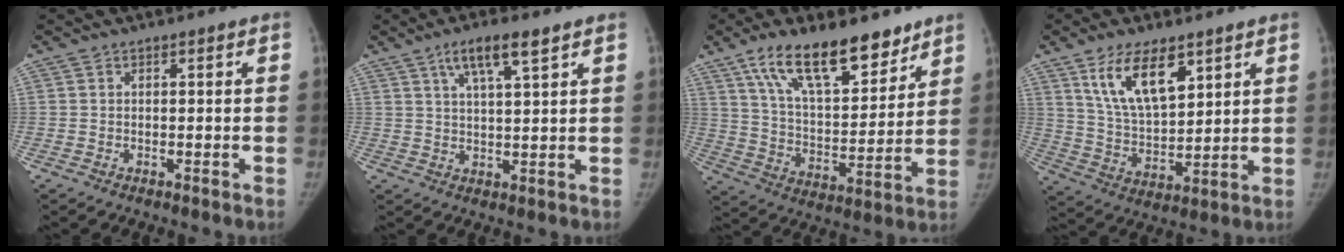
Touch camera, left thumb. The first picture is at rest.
{"total": 6.9, "force": [4.1, 1.3, 5.4], "torque": [-0.095, -0.012, 0.074]}
{"total": 19.2, "force": [12.8, 7.9, 11.9], "torque": [-0.156, -0.064, 0.227]}
{"total": 13.0, "force": [7.1, 5.9, 9.2], "torque": [-0.141, -0.036, 0.143]}